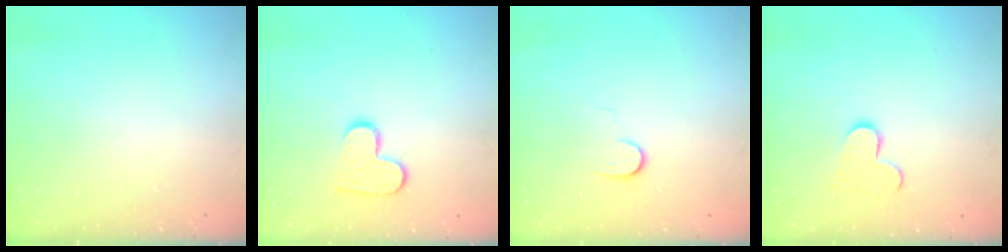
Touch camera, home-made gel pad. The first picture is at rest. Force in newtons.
{"total": 9.9, "press": 9.9, "slide": 0.3}
{"total": 6.2, "press": 6.2, "slide": 0.6}
{"total": 8.5, "press": 8.5, "slide": 0.5}